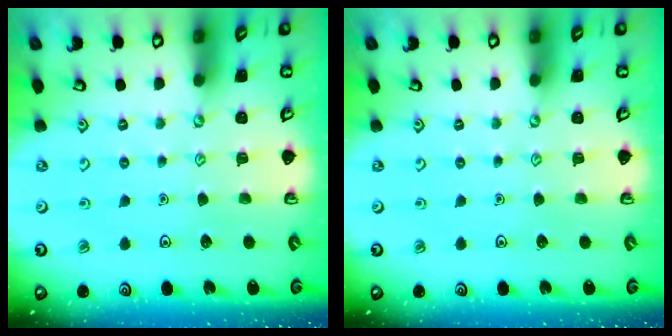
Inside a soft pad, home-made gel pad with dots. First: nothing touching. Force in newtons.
{"total": 0.0}